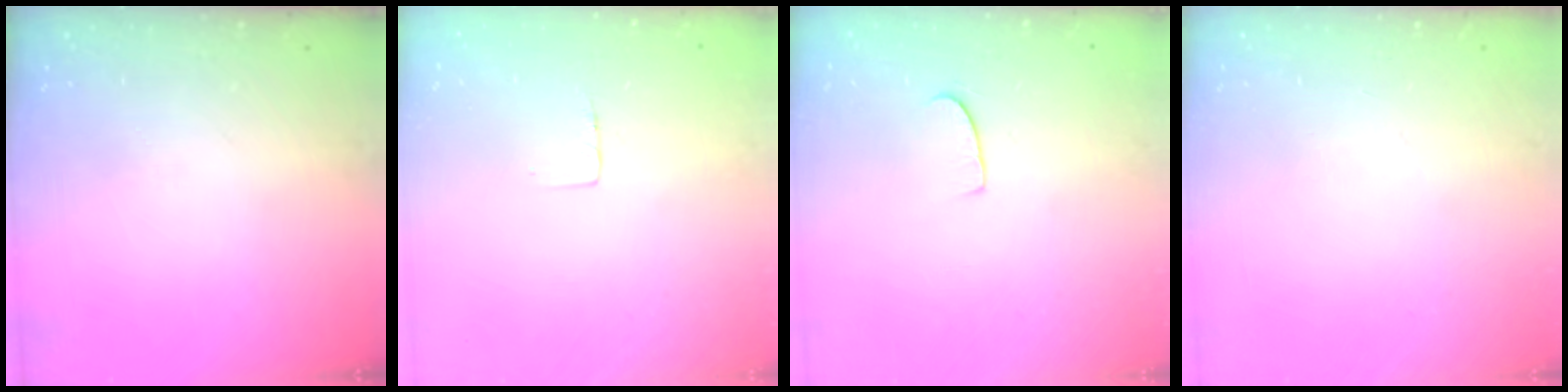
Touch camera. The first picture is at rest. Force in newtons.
{"total": 3.0, "press": 3.0, "slide": 0.1}
{"total": 5.4, "press": 5.4, "slide": 0.4}
{"total": 0.0}